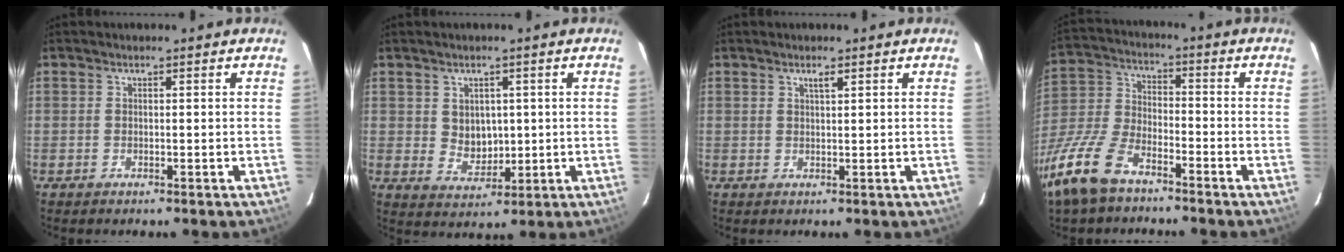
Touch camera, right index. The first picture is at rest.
{"total": 5.1, "force": [1.0, 4.2, 2.7], "torque": [-0.044, 0.002, 0.029]}
{"total": 1.3, "force": [0.8, 0.3, 0.9], "torque": [-0.016, 0.001, 0.015]}
{"total": 15.1, "force": [-10.4, 6.8, 8.7], "torque": [-0.211, -0.014, -0.210]}